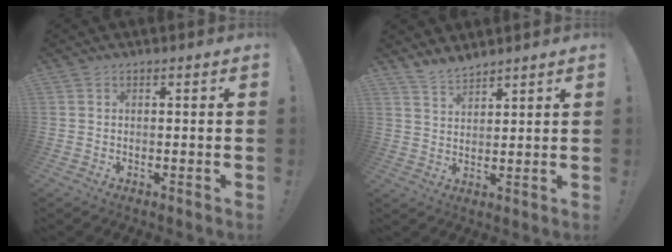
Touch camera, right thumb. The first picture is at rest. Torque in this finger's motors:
{"motor_torque": [0.00, 0.00, 0.00, 0.00, 0.00]}